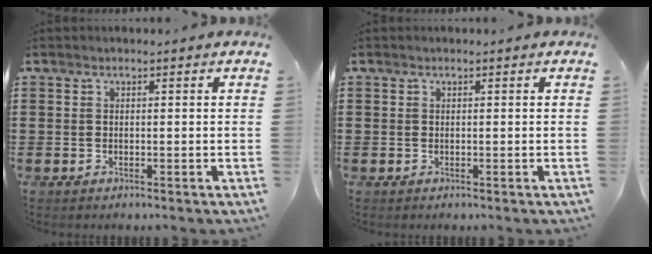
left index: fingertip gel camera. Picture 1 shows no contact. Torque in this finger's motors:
{"motor_torque": [0.00, 0.00, 0.00, 0.01]}